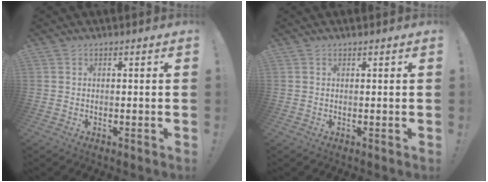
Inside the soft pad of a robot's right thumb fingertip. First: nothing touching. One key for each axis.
{"total": 0.6, "fx": 0.6, "fy": -0.1, "fz": 0.0, "tx": 0.005, "ty": -0.002, "tz": 0.010}